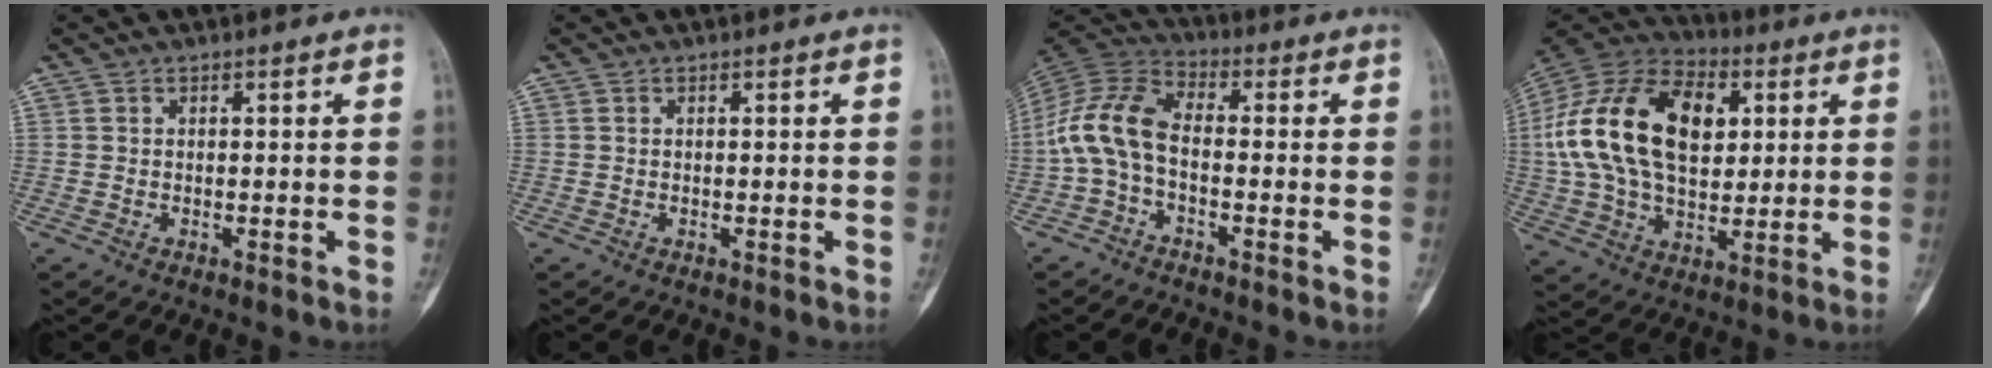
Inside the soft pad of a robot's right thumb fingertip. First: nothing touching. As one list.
[{"total": 0.0}, {"total": 10.2, "force": [-1.8, 5.8, 8.2], "torque": [-0.169, 0.033, -0.051]}, {"total": 24.6, "force": [4.5, 15.1, 18.8], "torque": [-0.349, 0.011, 0.075]}]